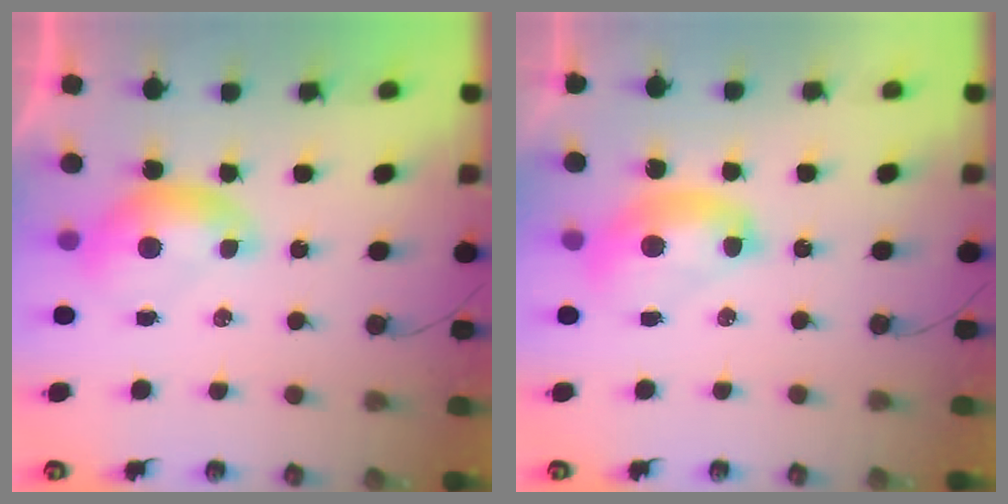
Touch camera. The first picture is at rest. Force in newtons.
{"total": 2.7, "press": 2.7, "slide": 0.1}